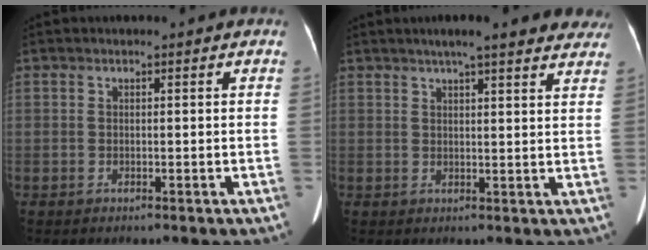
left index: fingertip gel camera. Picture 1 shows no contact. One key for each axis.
{"total": 13.6, "fx": 11.5, "fy": 2.1, "fz": 7.0, "tx": -0.084, "ty": 0.024, "tz": 0.134}